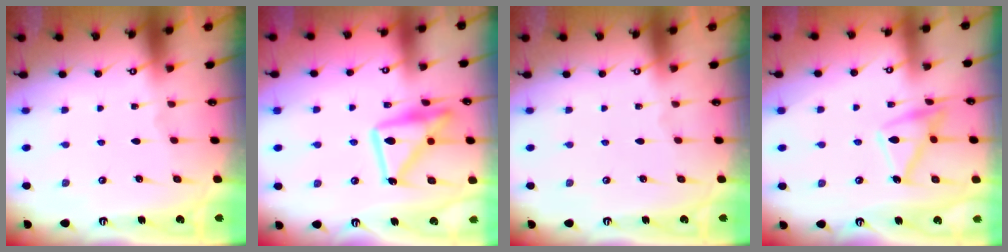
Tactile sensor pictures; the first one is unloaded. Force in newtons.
{"total": 15.3, "press": 15.3, "slide": 1.2}
{"total": 0.0}
{"total": 14.4, "press": 14.4, "slide": 1.1}